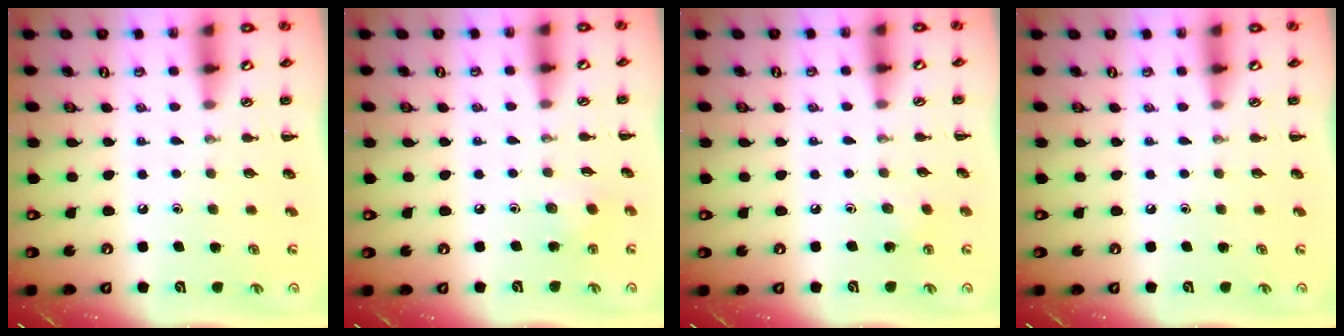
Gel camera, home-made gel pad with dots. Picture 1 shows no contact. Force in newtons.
{"total": 2.9, "press": 2.8, "slide": 1.0}
{"total": 4.7, "press": 4.6, "slide": 1.3}
{"total": 0.0}